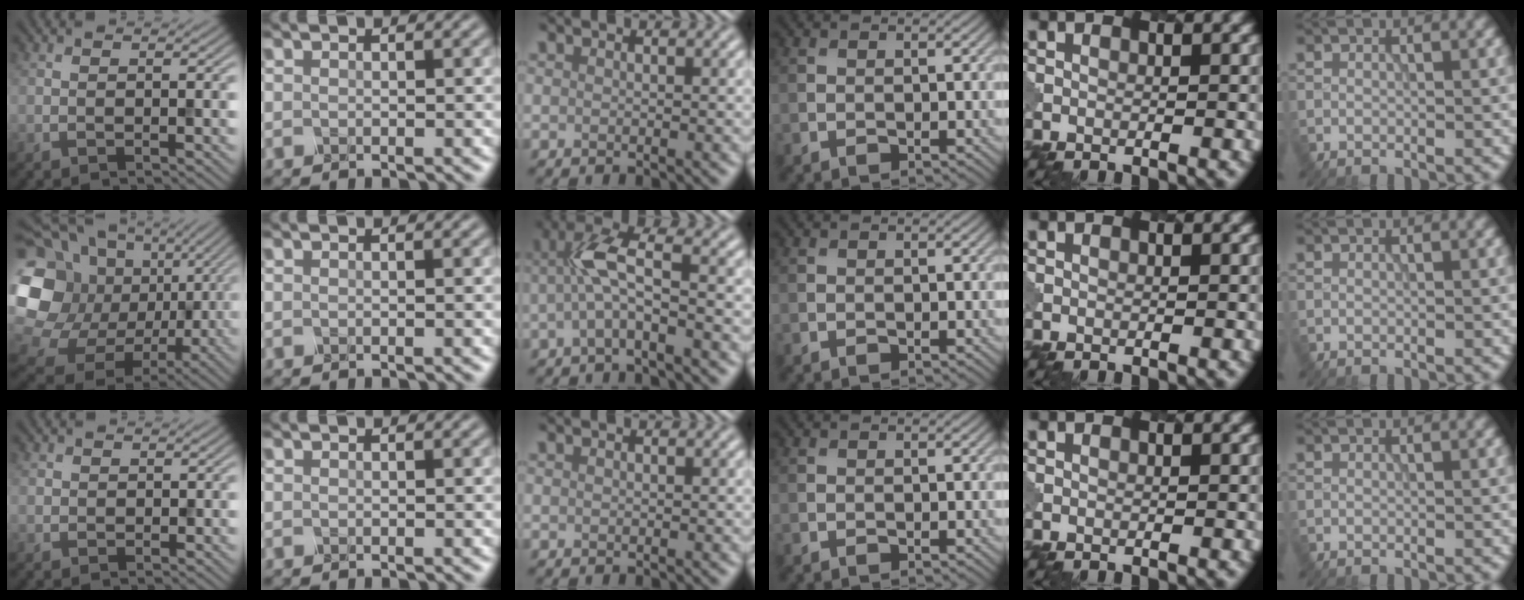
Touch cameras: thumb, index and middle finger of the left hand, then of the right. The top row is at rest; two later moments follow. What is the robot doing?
{"motion": "dispense", "object": "spray bottle"}